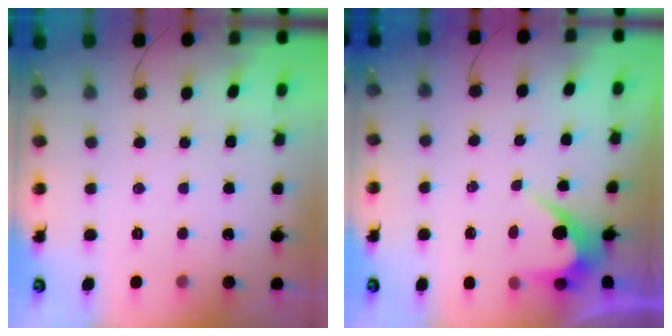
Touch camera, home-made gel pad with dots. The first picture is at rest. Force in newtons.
{"total": 4.2, "press": 4.2, "slide": 0.2}